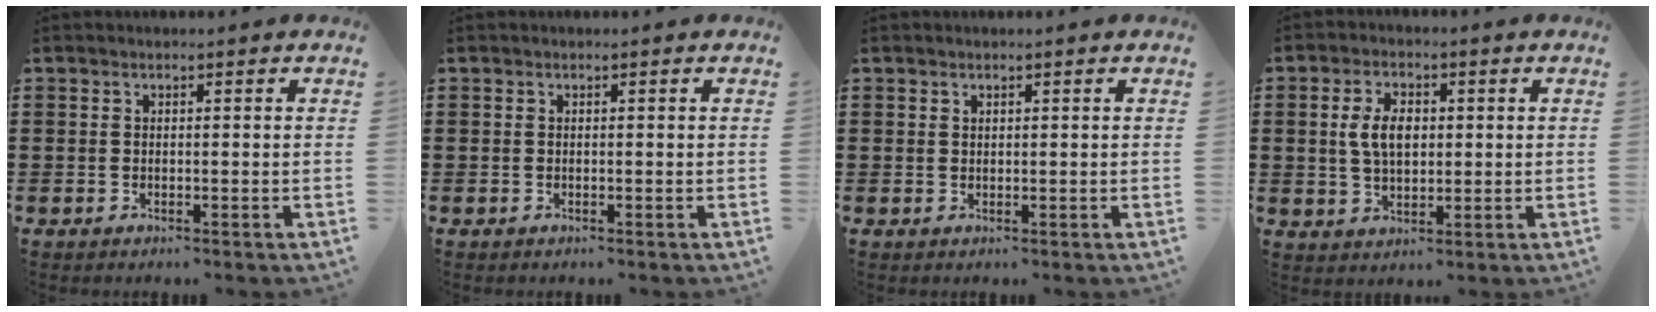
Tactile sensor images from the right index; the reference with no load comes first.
{"total": 0.0}
{"total": 0.7, "force": [0.5, 0.4, 0.1], "torque": [-0.004, 0.001, 0.010]}
{"total": 5.6, "force": [0.6, 3.2, 4.5], "torque": [-0.093, 0.007, 0.005]}